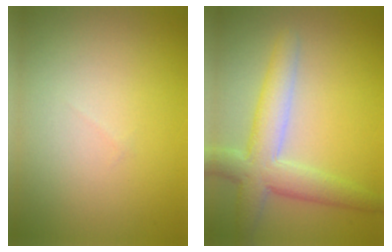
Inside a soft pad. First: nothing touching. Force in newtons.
{"total": 5.5, "press": 5.5, "slide": 0.3}